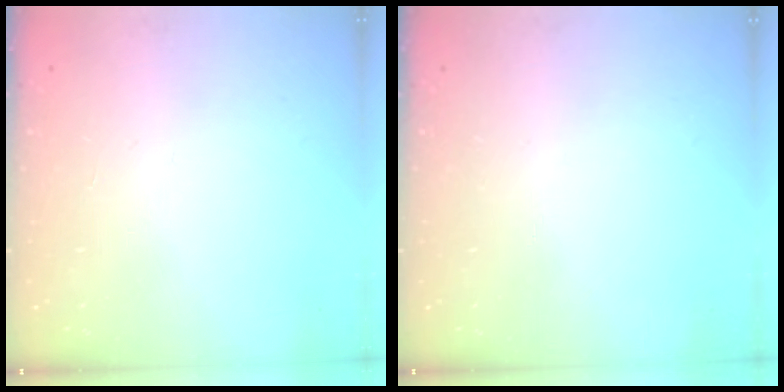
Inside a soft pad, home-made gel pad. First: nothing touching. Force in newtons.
{"total": 0.0}